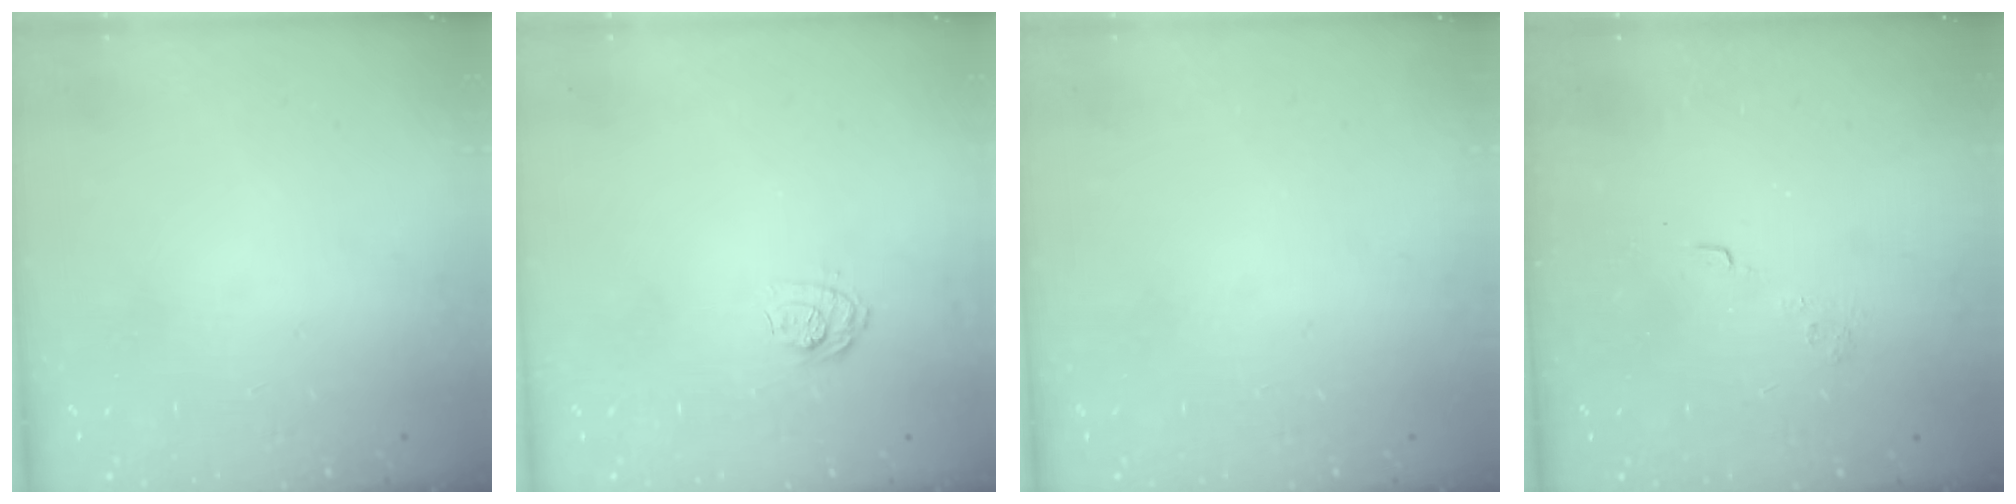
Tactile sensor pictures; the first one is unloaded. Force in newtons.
{"total": 9.2, "press": 9.1, "slide": 1.4}
{"total": 0.0}
{"total": 2.1, "press": 1.6, "slide": 1.4}